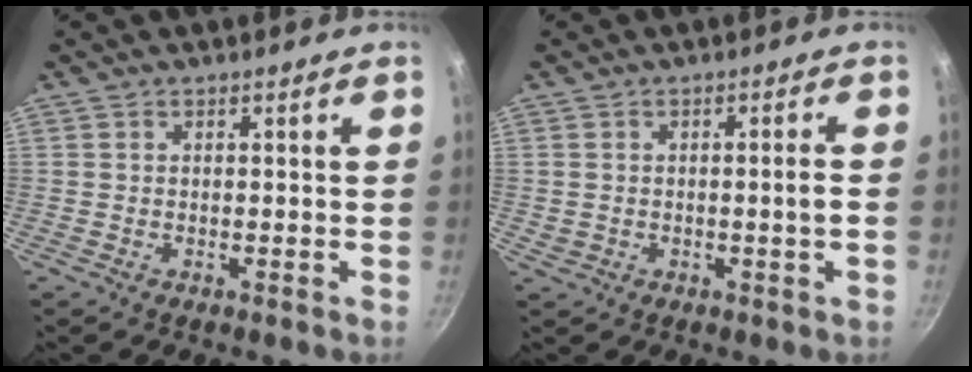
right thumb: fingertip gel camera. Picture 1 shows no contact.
{"total": 2.8, "force": [-0.3, 0.7, 2.7], "torque": [-0.040, 0.011, 0.004]}